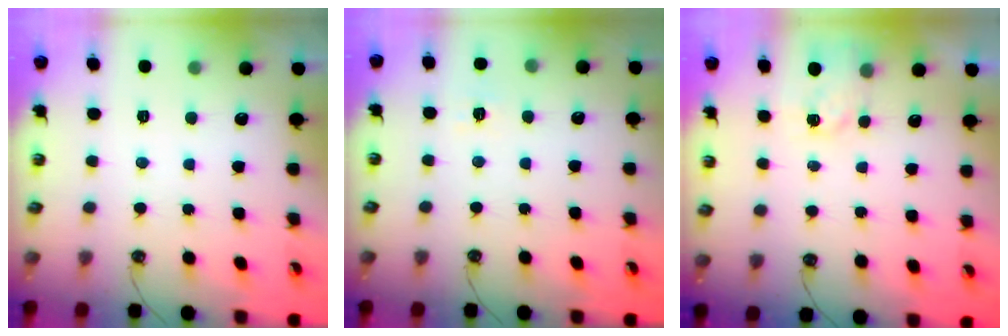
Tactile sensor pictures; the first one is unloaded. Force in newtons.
{"total": 6.1, "press": 6.1, "slide": 0.3}
{"total": 3.0, "press": 2.9, "slide": 0.3}